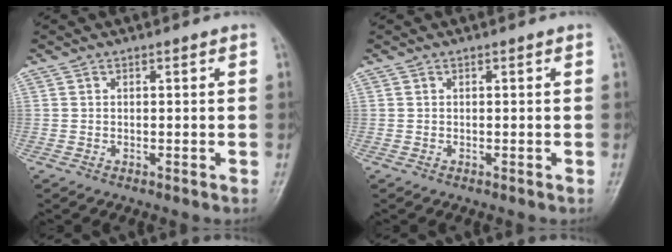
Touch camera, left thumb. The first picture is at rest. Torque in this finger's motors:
{"motor_torque": [0.00, 0.00, 0.00, 0.00, 0.00]}